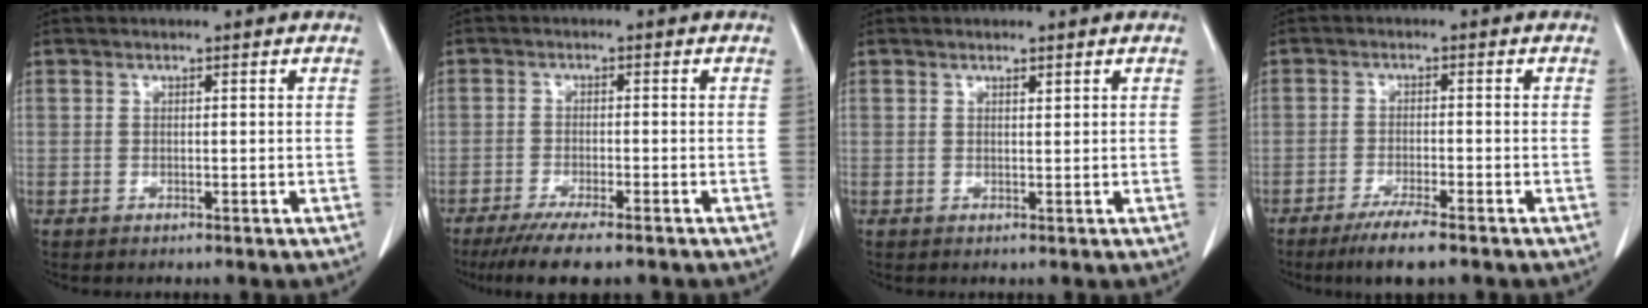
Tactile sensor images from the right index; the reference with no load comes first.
{"total": 7.6, "force": [-5.9, 1.2, 4.6], "torque": [-0.069, -0.014, -0.091]}
{"total": 0.6, "force": [0.5, 0.0, 0.3], "torque": [-0.008, -0.003, 0.008]}
{"total": 6.2, "force": [-4.5, 0.2, 4.3], "torque": [-0.073, -0.014, -0.073]}